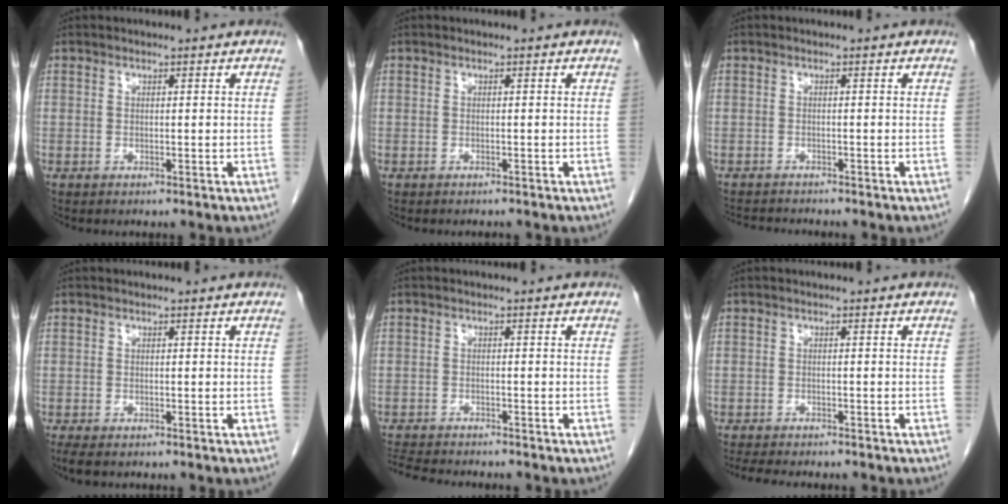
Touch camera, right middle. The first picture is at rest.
{"total": 0.8, "force": [-0.8, 0.2, 0.2], "torque": [-0.008, -0.002, -0.012]}
{"total": 3.2, "force": [-3.1, -0.2, 0.5], "torque": [-0.006, -0.014, -0.052]}
{"total": 3.0, "force": [-2.3, 1.1, 1.7], "torque": [-0.031, -0.010, -0.032]}
{"total": 6.7, "force": [-6.3, 0.6, 2.3], "torque": [-0.040, -0.013, -0.103]}
{"total": 7.8, "force": [-6.8, 1.6, 3.6], "torque": [-0.054, -0.008, -0.092]}